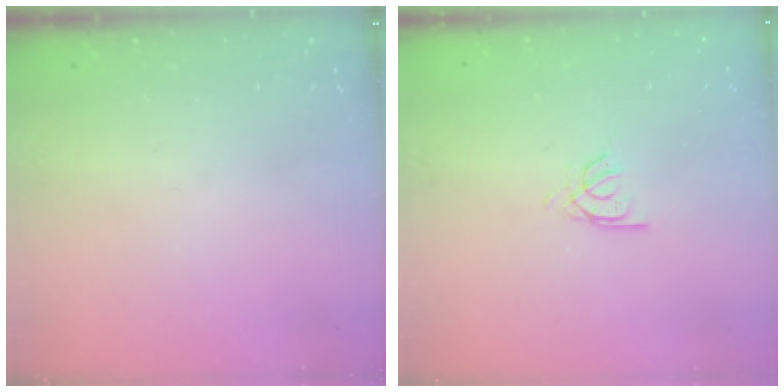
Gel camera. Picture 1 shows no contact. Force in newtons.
{"total": 2.3, "press": 2.3, "slide": 0.2}